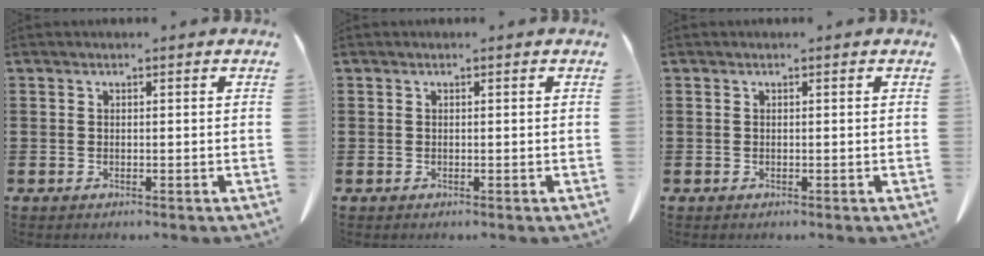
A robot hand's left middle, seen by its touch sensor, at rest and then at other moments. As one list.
[{"total": 0.0}, {"total": 0.0}]